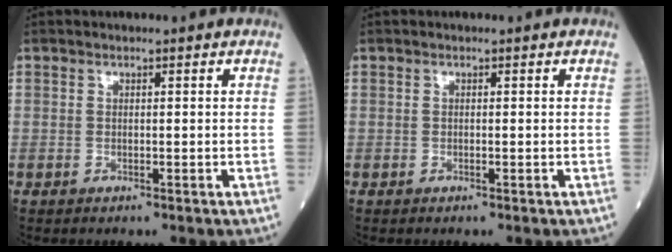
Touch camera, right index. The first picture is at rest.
{"total": 0.0}